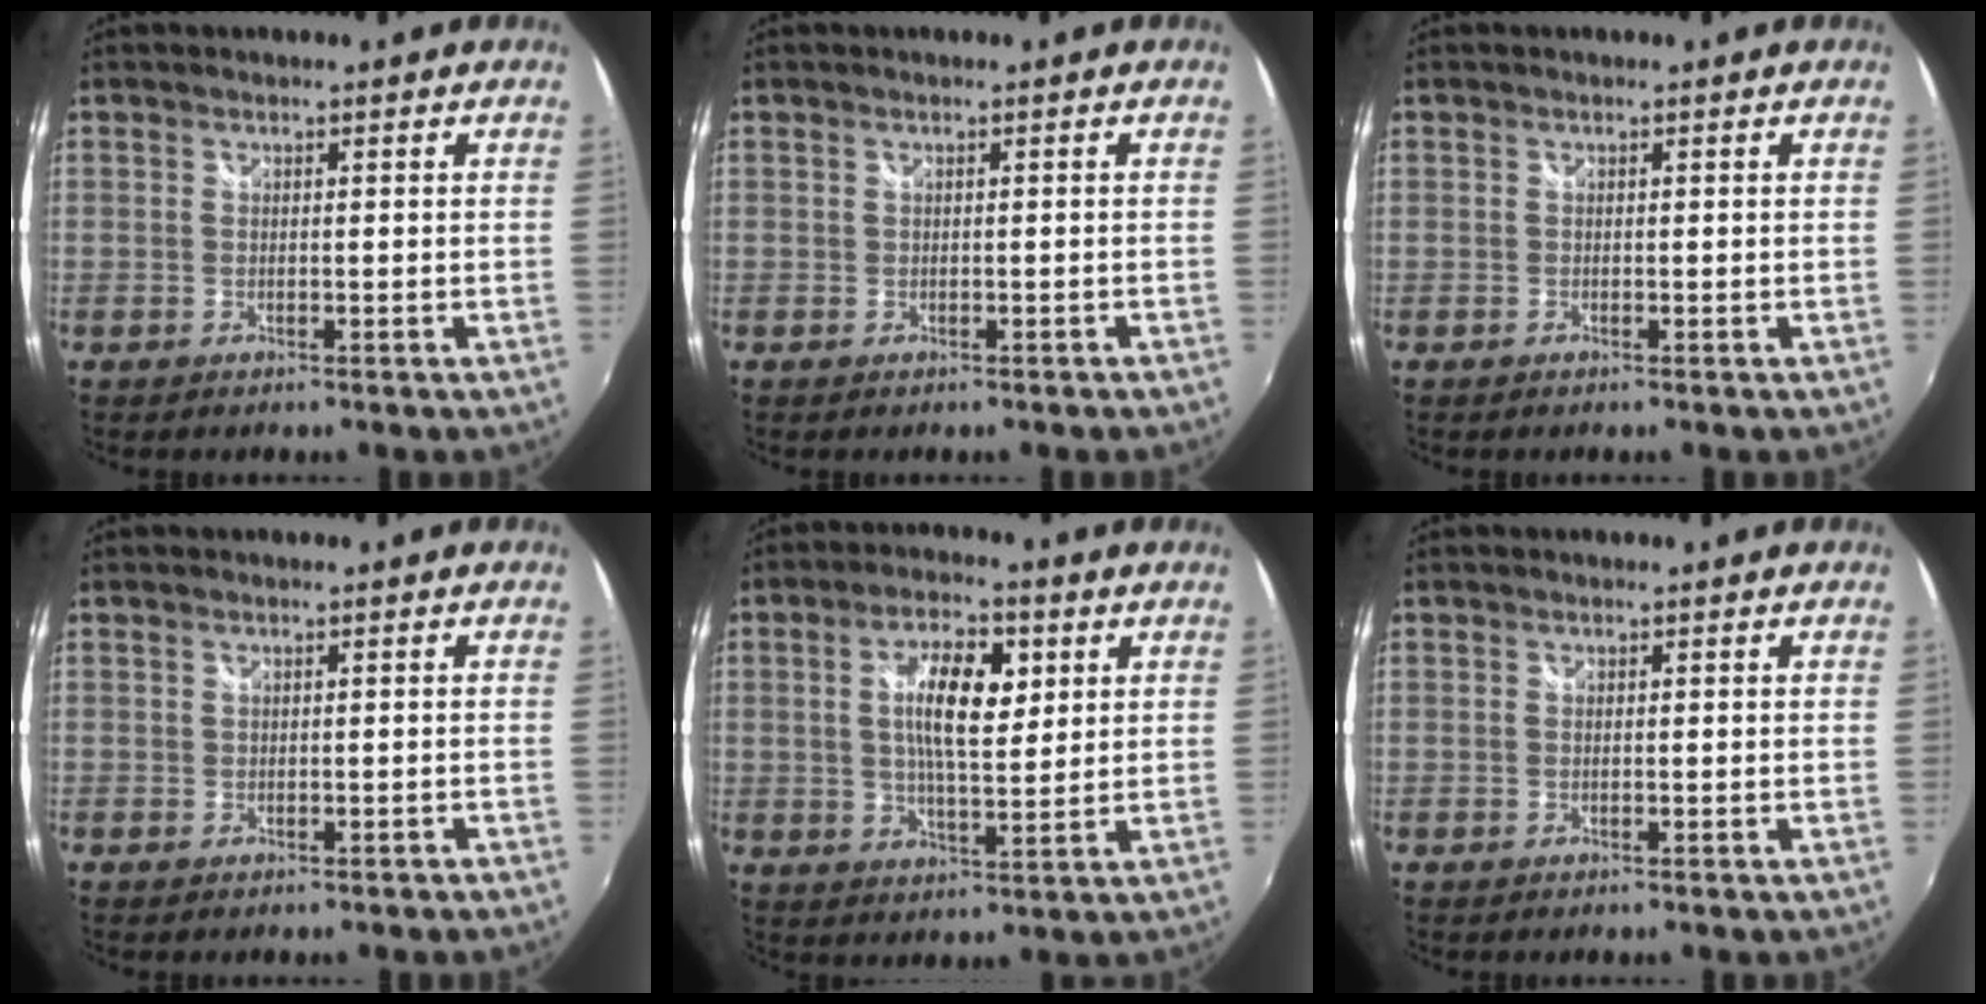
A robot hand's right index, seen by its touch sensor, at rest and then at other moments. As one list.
[{"total": 0.7, "force": [-0.5, 0.4, 0.3], "torque": [-0.008, 0.002, 0.000]}, {"total": 0.0}, {"total": 1.1, "force": [-0.7, 0.6, 0.5], "torque": [-0.010, 0.002, -0.003]}, {"total": 9.7, "force": [2.5, 3.5, 8.7], "torque": [-0.157, 0.012, 0.045]}, {"total": 0.0}]